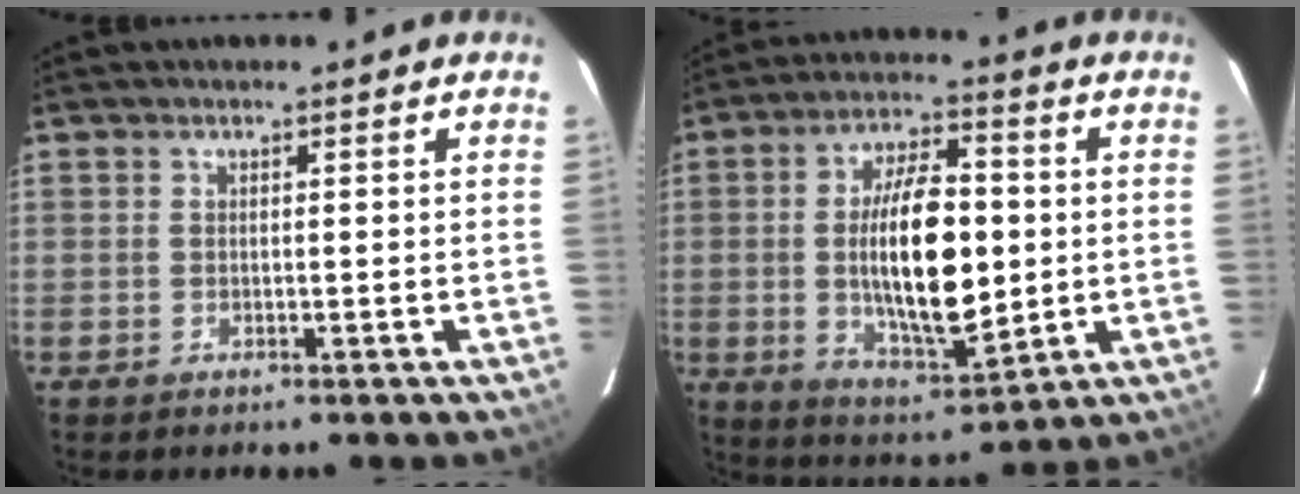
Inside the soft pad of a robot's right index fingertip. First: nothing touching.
{"total": 17.2, "force": [-0.2, 6.8, 15.8], "torque": [-0.283, -0.004, 0.005]}